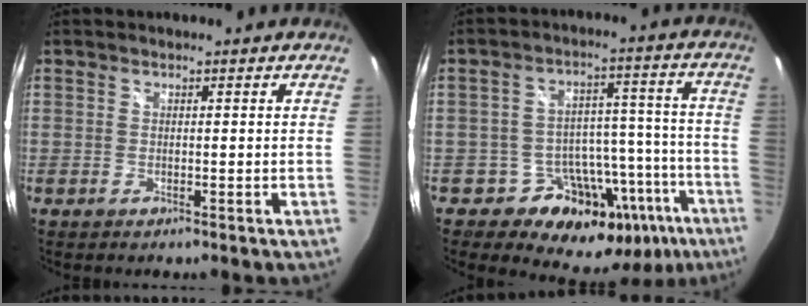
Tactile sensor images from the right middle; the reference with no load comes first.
{"total": 17.6, "force": [-10.4, 12.2, 7.1], "torque": [-0.105, 0.047, -0.122]}